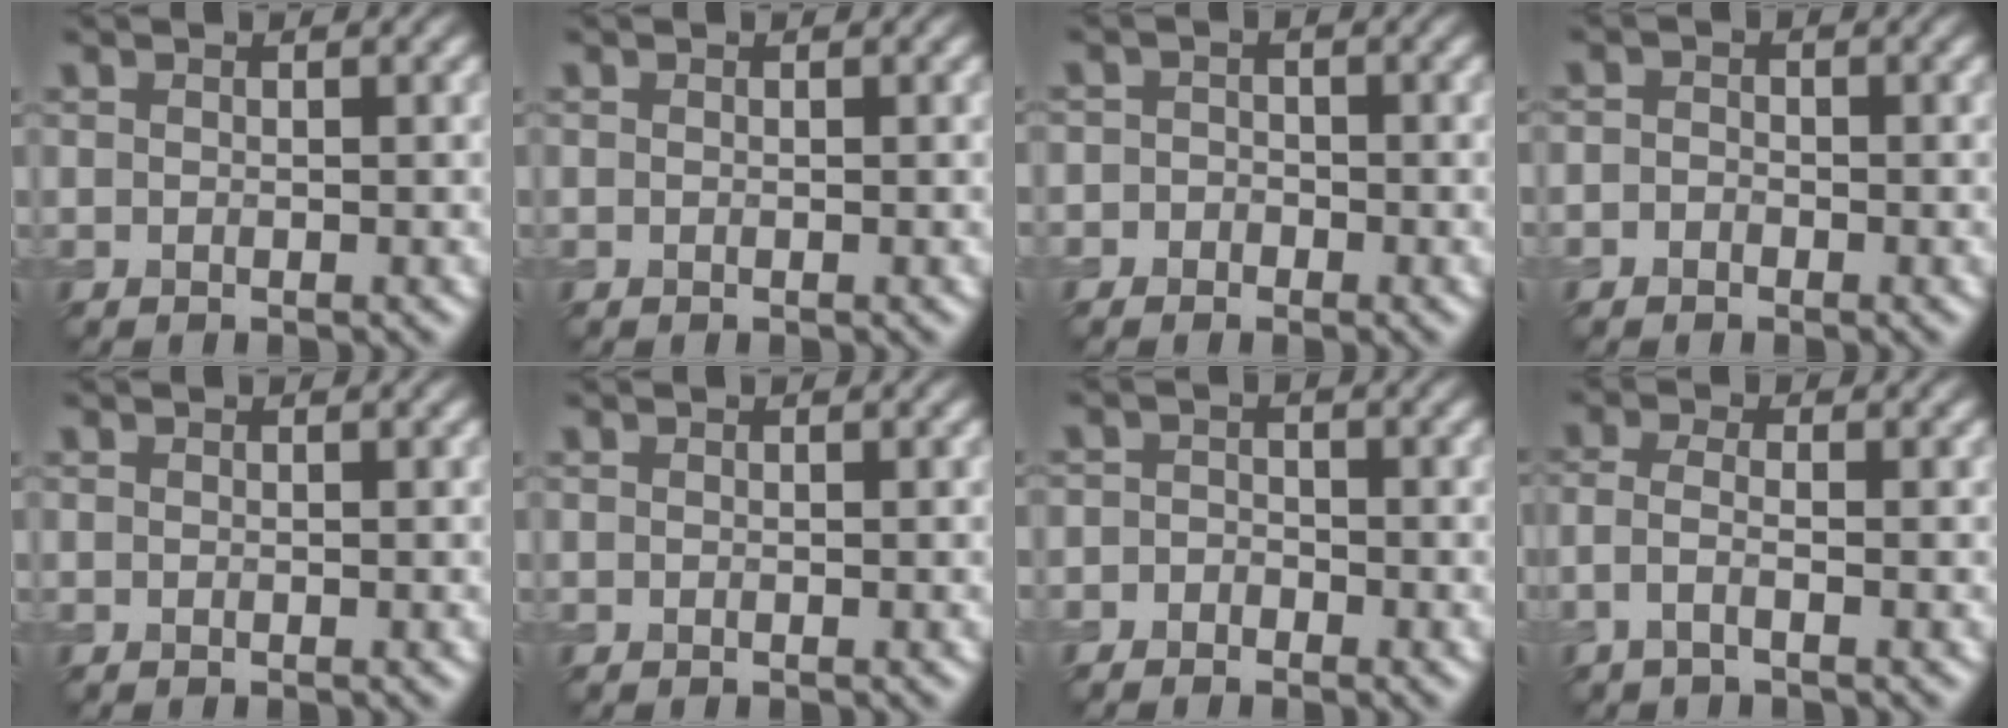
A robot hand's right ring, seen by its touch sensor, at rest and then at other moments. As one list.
[{"total": 0.0}, {"total": 2.0, "force": [-0.5, 1.9, 0.5], "torque": [0.020, 0.013, -0.033]}, {"total": 1.3, "force": [-0.5, 1.1, 0.5], "torque": [0.003, 0.002, -0.020]}, {"total": 0.0}, {"total": 0.0}, {"total": 1.7, "force": [-0.9, 1.3, 0.3], "torque": [0.016, 0.007, -0.026]}, {"total": 2.0, "force": [-1.0, 0.6, 1.7], "torque": [-0.041, 0.001, -0.029]}]